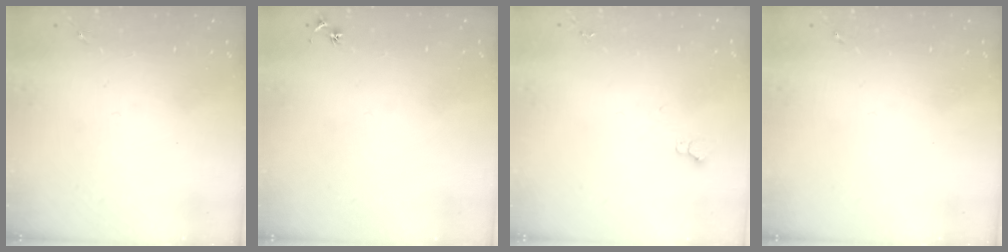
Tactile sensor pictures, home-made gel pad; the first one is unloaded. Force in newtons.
{"total": 3.0, "press": 2.9, "slide": 0.4}
{"total": 3.6, "press": 3.6, "slide": 0.5}
{"total": 0.0}